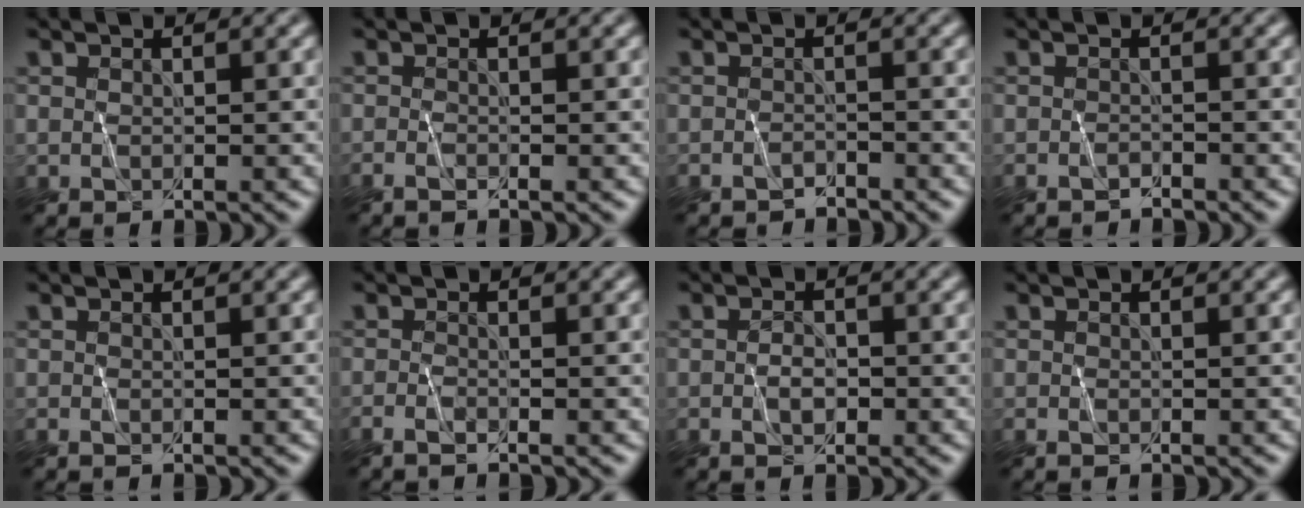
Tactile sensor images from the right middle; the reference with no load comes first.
{"total": 0.7, "force": [-0.5, 0.1, 0.6], "torque": [-0.011, -0.002, -0.011]}
{"total": 1.2, "force": [-1.2, 0.0, 0.2], "torque": [-0.002, 0.001, -0.024]}
{"total": 0.9, "force": [-0.9, 0.0, 0.2], "torque": [-0.003, 0.002, -0.018]}
{"total": 0.0}
{"total": 1.1, "force": [-0.7, 0.2, 0.8], "torque": [-0.013, 0.000, -0.019]}
{"total": 1.4, "force": [-0.6, 0.6, 1.2], "torque": [-0.021, 0.005, -0.014]}
{"total": 0.0}